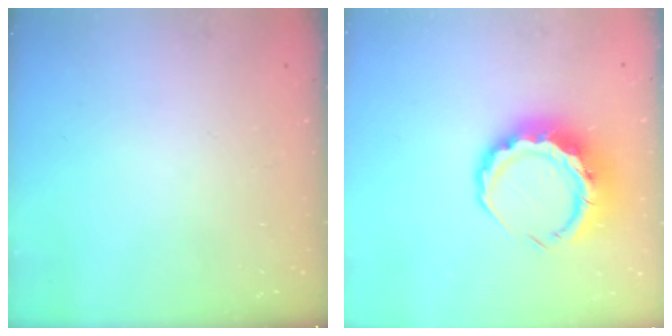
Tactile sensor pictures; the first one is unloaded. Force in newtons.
{"total": 9.3, "press": 9.1, "slide": 1.7}